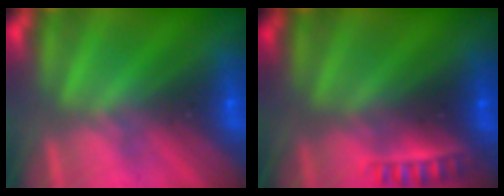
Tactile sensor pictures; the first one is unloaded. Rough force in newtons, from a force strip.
{"total": 2.3}